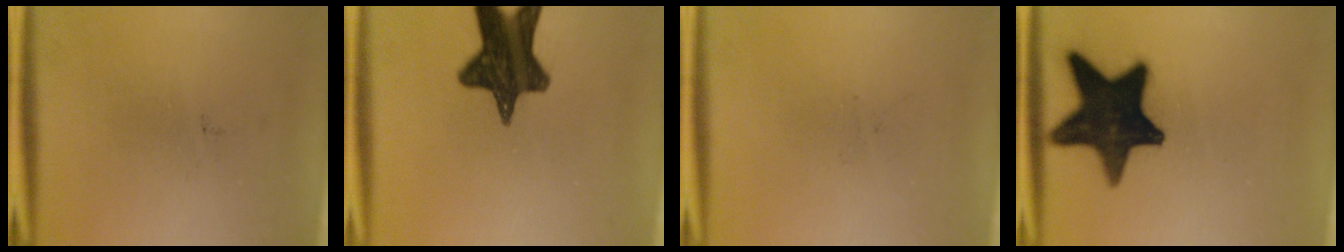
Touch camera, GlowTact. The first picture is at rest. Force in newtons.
{"total": 14.3}
{"total": 0.0}
{"total": 18.4}